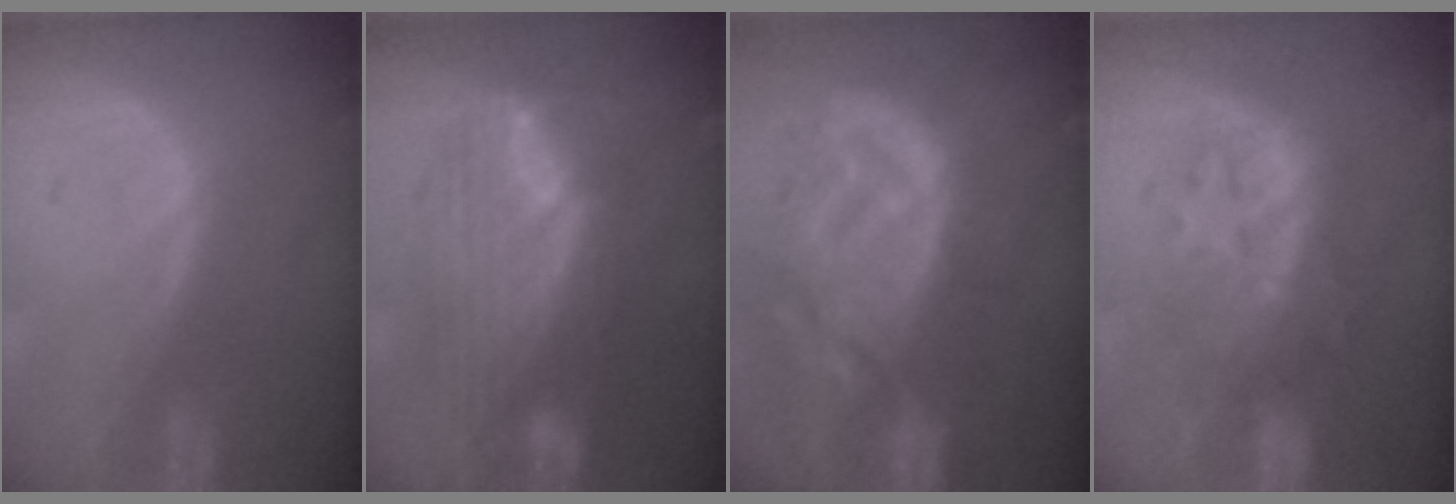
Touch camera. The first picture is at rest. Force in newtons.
{"total": 9.8, "press": 9.8, "slide": 0.6}
{"total": 13.4, "press": 11.7, "slide": 6.6}
{"total": 8.1, "press": 8.1, "slide": 0.9}